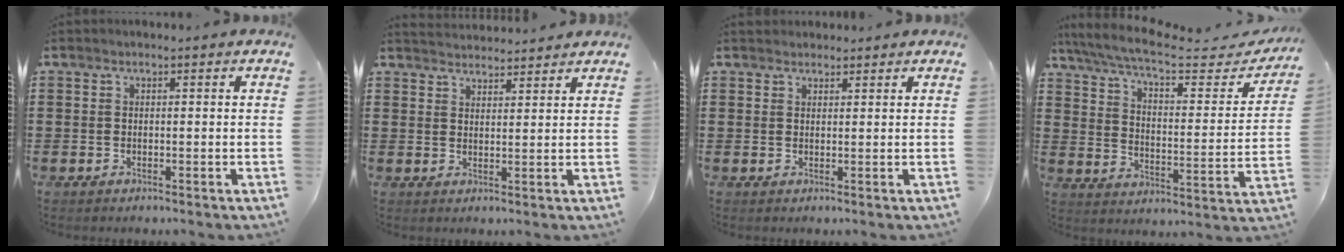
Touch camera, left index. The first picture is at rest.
{"total": 2.7, "force": [2.7, 0.0, -0.4], "torque": [-0.001, -0.008, 0.053]}
{"total": 1.5, "force": [1.4, 0.5, -0.1], "torque": [-0.002, 0.002, 0.029]}
{"total": 7.9, "force": [6.5, 1.0, 4.3], "torque": [-0.112, -0.037, 0.109]}